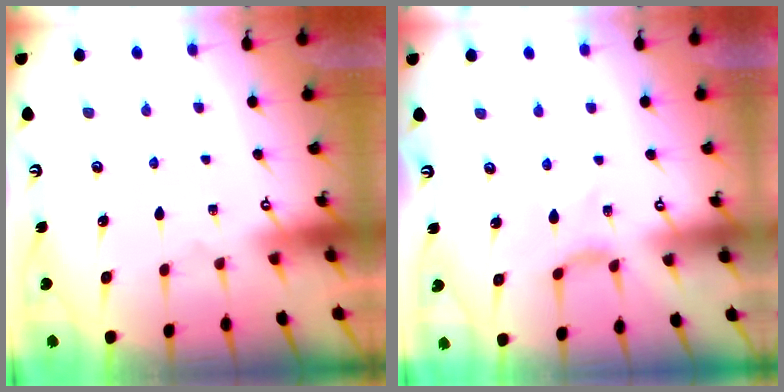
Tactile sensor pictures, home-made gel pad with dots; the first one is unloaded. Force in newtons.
{"total": 2.4, "press": 2.4, "slide": 0.5}